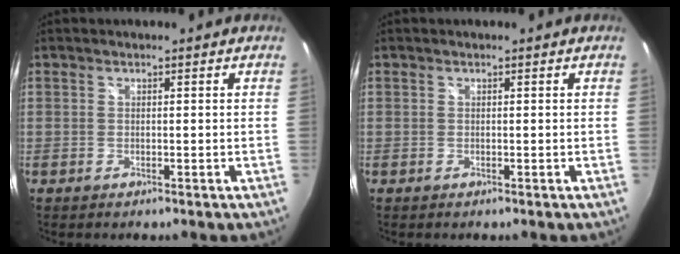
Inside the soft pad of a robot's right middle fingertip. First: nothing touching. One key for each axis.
{"total": 0.0}